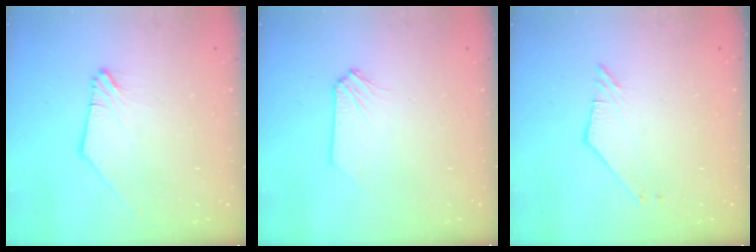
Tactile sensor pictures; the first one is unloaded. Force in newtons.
{"total": 0.0}
{"total": 2.5, "press": 2.5, "slide": 0.1}